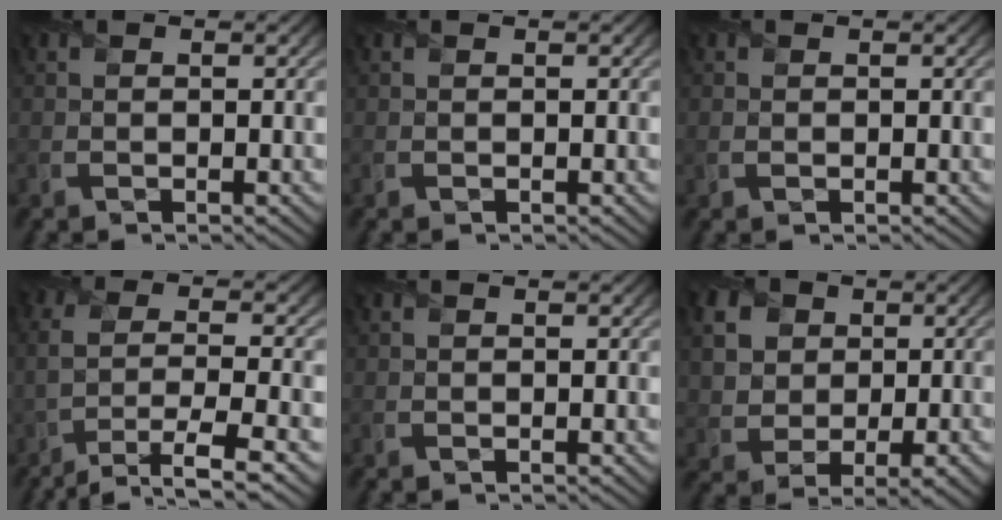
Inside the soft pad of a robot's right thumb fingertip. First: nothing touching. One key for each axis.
{"total": 0.0}
{"total": 0.7, "fx": 0.0, "fy": 0.5, "fz": 0.5, "tx": -0.011, "ty": -0.002, "tz": 0.001}
{"total": 7.9, "fx": -3.5, "fy": 2.5, "fz": 6.6, "tx": -0.138, "ty": -0.013, "tz": -0.067}
{"total": 0.0}
{"total": 9.3, "fx": 1.1, "fy": 7.3, "fz": 5.6, "tx": -0.127, "ty": -0.004, "tz": 0.022}